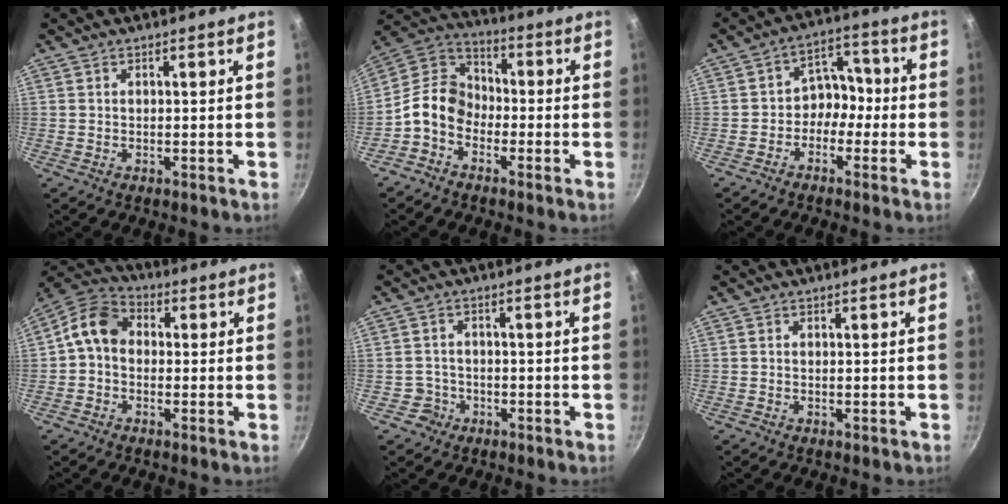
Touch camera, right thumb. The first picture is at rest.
{"total": 10.2, "force": [-3.6, 7.8, 5.6], "torque": [-0.075, 0.053, -0.098]}
{"total": 6.4, "force": [-2.1, 5.1, 3.3], "torque": [0.001, 0.041, -0.047]}
{"total": 8.3, "force": [0.0, 6.6, 5.1], "torque": [-0.073, 0.027, -0.024]}
{"total": 3.3, "force": [-1.4, 3.0, 0.3], "torque": [0.012, 0.021, -0.021]}
{"total": 0.0}